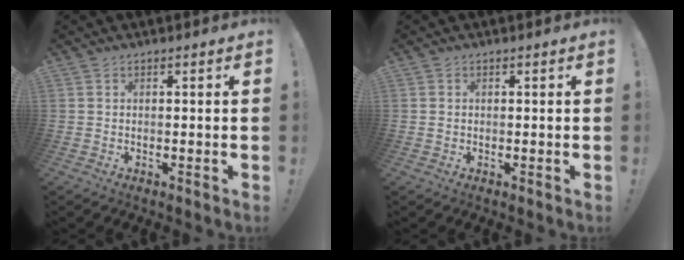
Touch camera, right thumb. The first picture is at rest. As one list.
[{"total": 0.6, "force": [0.1, 0.5, 0.2], "torque": [-0.012, 0.006, 0.003]}]